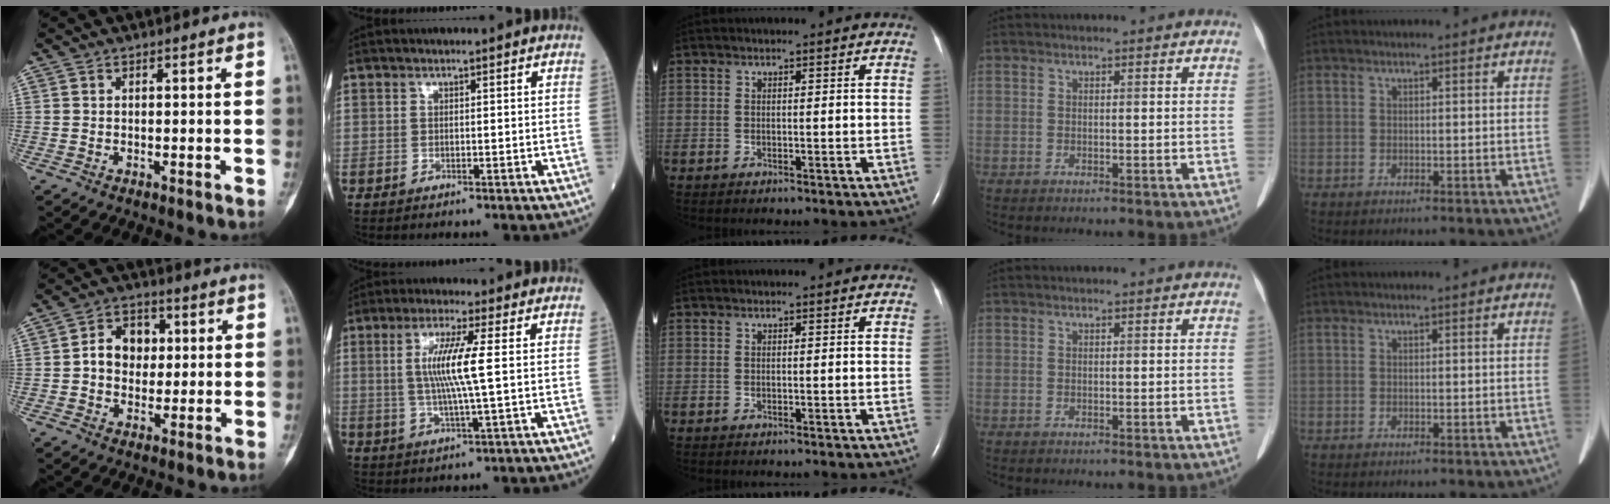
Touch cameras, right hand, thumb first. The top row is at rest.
{"thumb": {"total": 8.2, "force": [0.8, 6.5, 5.0], "torque": [-0.046, 0.014, 0.006]}, "index": {"total": 7.9, "force": [1.2, -0.4, 7.8], "torque": [-0.162, -0.001, 0.024]}}